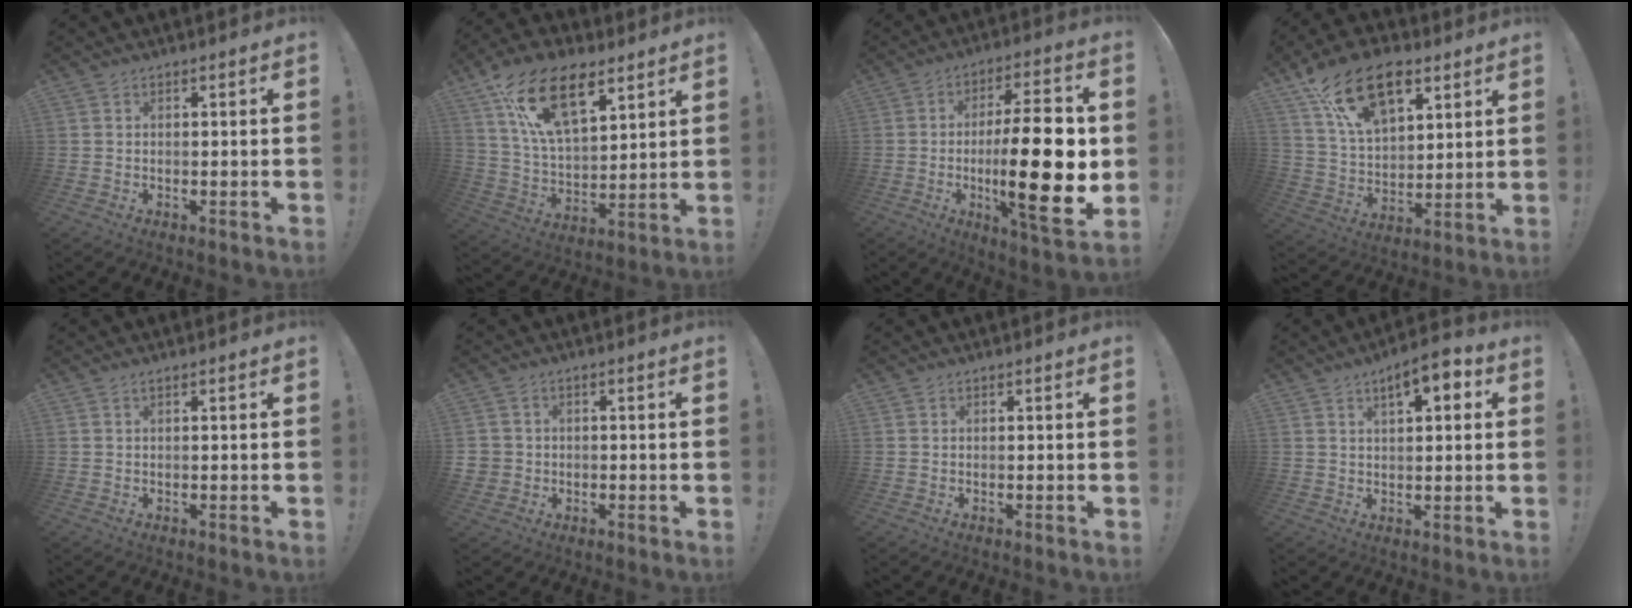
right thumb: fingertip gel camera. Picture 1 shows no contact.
{"total": 19.4, "force": [10.5, 10.0, 12.9], "torque": [-0.239, -0.051, 0.188]}
{"total": 23.9, "force": [-2.0, 5.9, 23.0], "torque": [-0.369, -0.005, -0.032]}
{"total": 19.9, "force": [11.1, 11.6, 11.7], "torque": [-0.205, -0.054, 0.203]}
{"total": 0.5, "force": [0.2, 0.1, 0.4], "torque": [-0.010, 0.000, 0.004]}
{"total": 3.3, "force": [-0.6, 3.2, 0.8], "torque": [-0.017, 0.010, -0.006]}
{"total": 0.0}
{"total": 7.4, "force": [3.5, 2.8, 5.8], "torque": [-0.076, -0.018, 0.055]}